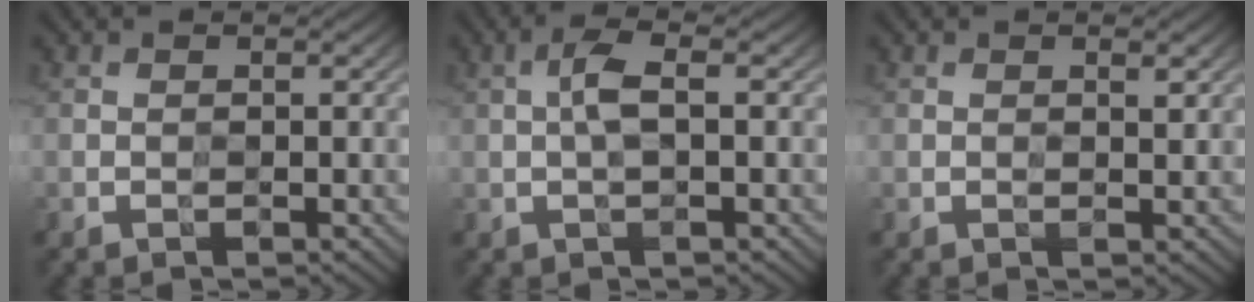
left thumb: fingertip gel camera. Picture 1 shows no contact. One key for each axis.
{"total": 2.7, "fx": 0.3, "fy": 0.6, "fz": 2.6, "tx": -0.059, "ty": 0.009, "tz": 0.000}
{"total": 1.1, "fx": 0.7, "fy": 0.0, "fz": 0.8, "tx": -0.017, "ty": 0.000, "tz": 0.010}